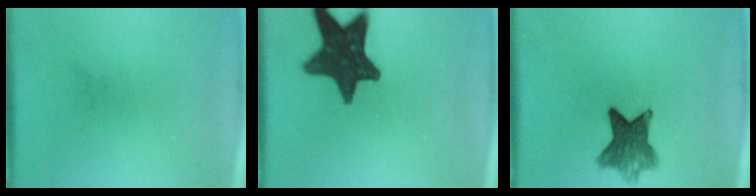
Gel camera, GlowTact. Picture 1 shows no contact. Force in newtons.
{"total": 14.6}
{"total": 7.7}